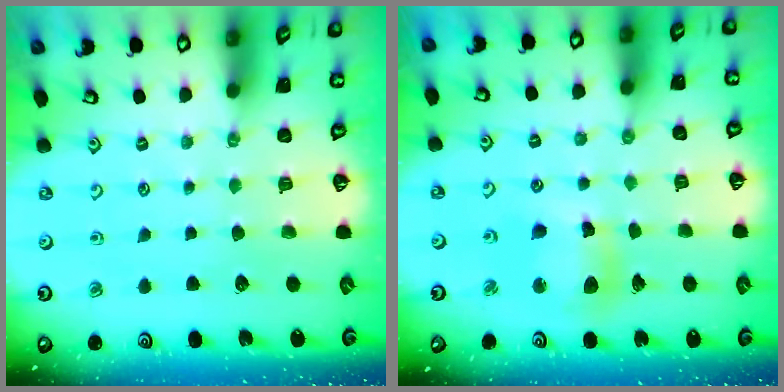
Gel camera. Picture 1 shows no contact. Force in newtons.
{"total": 10.0, "press": 9.9, "slide": 1.4}